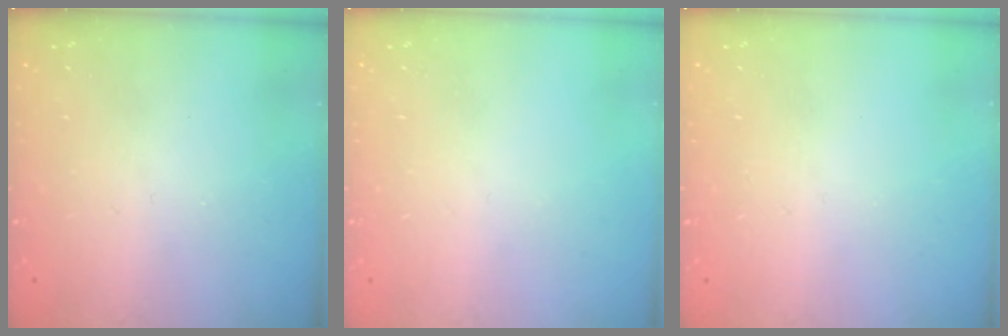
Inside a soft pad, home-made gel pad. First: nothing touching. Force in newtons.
{"total": 0.0}
{"total": 0.0}